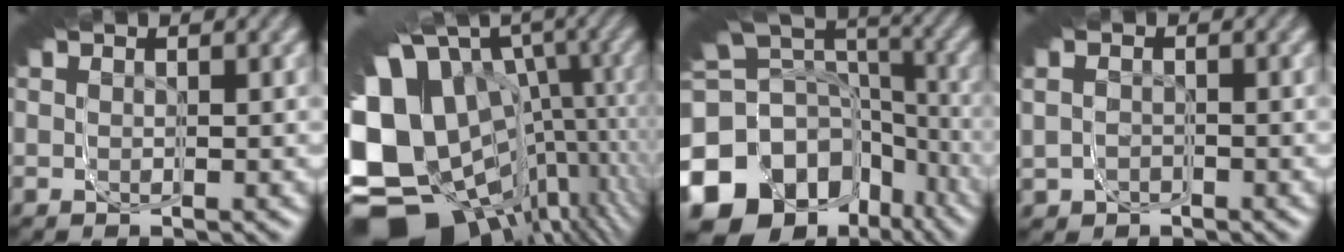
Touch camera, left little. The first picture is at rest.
{"total": 22.3, "force": [-8.6, 14.5, 14.7], "torque": [-0.224, -0.055, -0.121]}
{"total": 18.6, "force": [-6.8, 14.1, 10.1], "torque": [-0.165, -0.042, -0.109]}
{"total": 3.8, "force": [-1.4, 3.3, 1.3], "torque": [-0.024, -0.014, -0.020]}